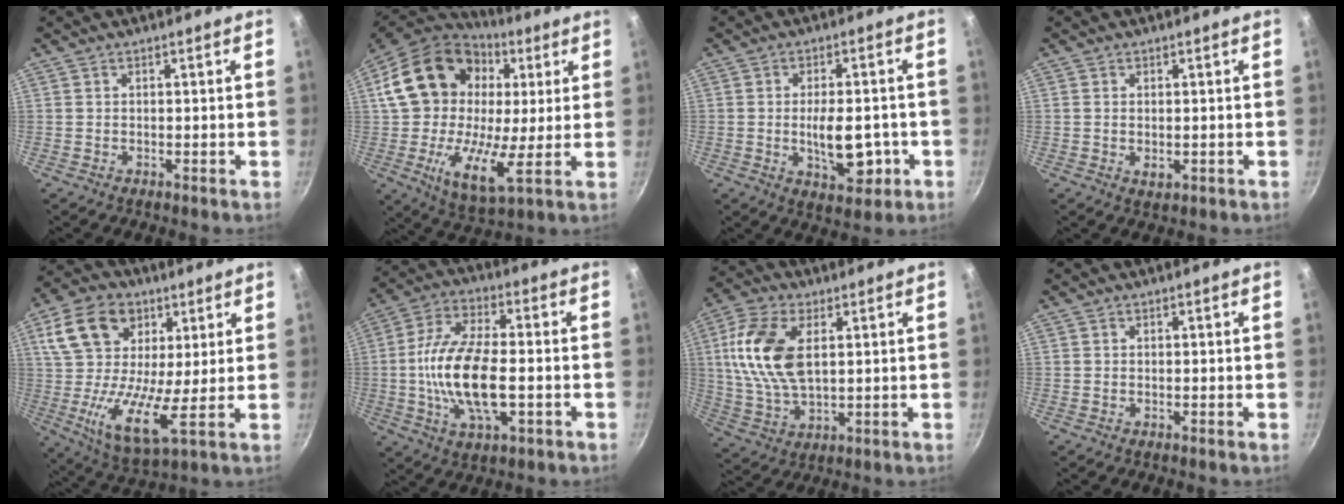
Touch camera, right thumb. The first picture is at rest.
{"total": 25.7, "force": [5.5, 16.6, 18.9], "torque": [-0.314, 0.000, 0.076]}
{"total": 10.4, "force": [-2.1, 5.3, 8.6], "torque": [-0.096, 0.001, -0.021]}
{"total": 2.1, "force": [-0.2, 1.3, 1.7], "torque": [-0.027, -0.005, -0.002]}
{"total": 18.1, "force": [5.9, 10.9, 13.1], "torque": [-0.226, -0.019, 0.089]}
{"total": 16.4, "force": [-2.5, 7.4, 14.4], "torque": [-0.271, 0.019, -0.054]}
{"total": 14.1, "force": [2.9, 7.7, 11.4], "torque": [-0.225, -0.002, 0.054]}
{"total": 0.0}